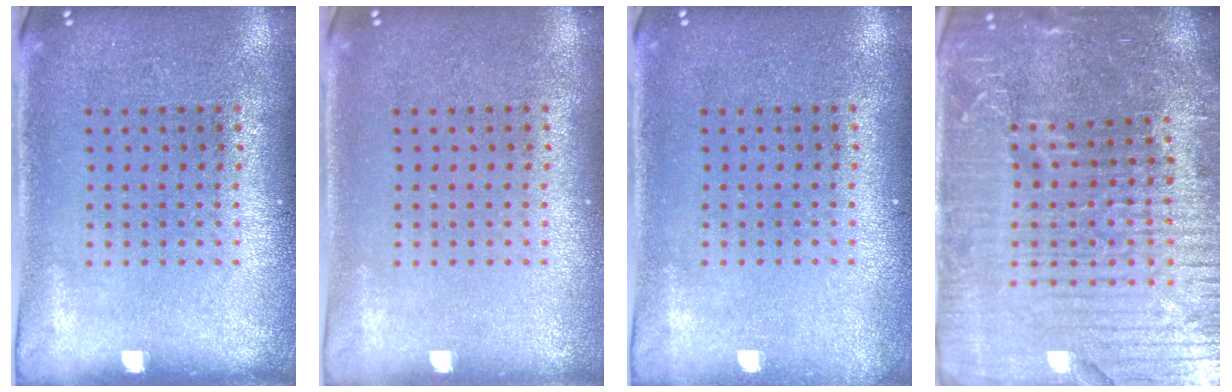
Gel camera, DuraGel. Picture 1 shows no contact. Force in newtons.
{"total": 0.0}
{"total": 0.7, "press": 0.7, "slide": 0.0}
{"total": 6.3, "press": 5.6, "slide": 2.9}